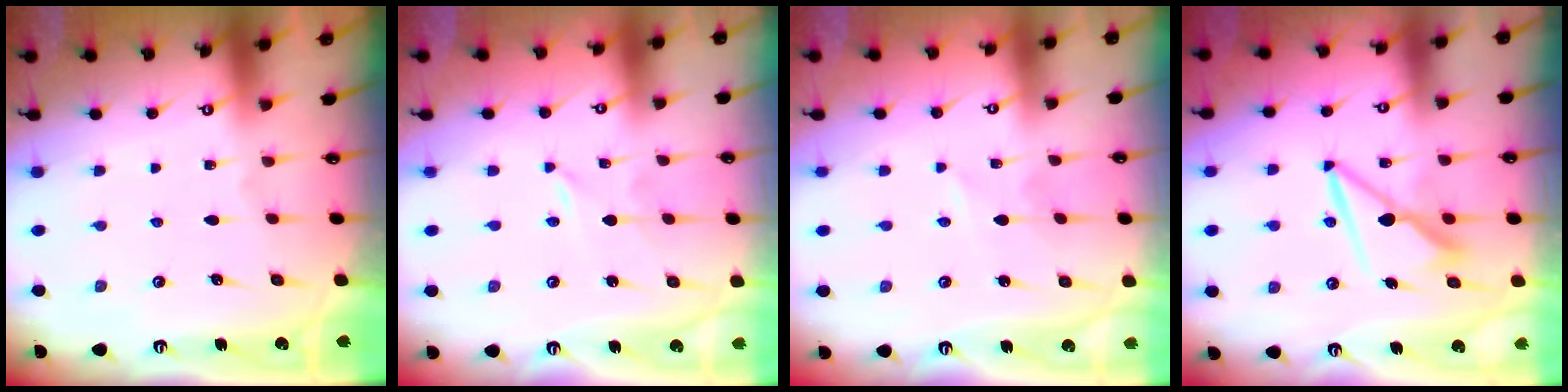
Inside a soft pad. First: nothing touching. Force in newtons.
{"total": 0.0}
{"total": 1.4, "press": 1.4, "slide": 0.2}
{"total": 9.2, "press": 9.2, "slide": 0.9}